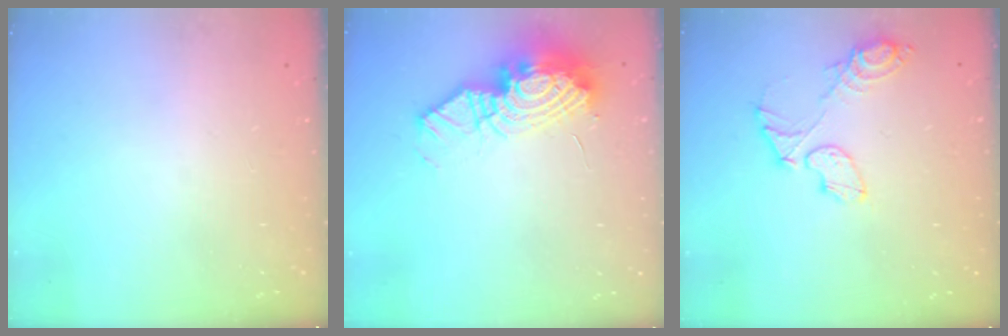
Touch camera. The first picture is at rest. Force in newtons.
{"total": 15.1, "press": 15.0, "slide": 1.1}
{"total": 10.0, "press": 9.9, "slide": 0.7}